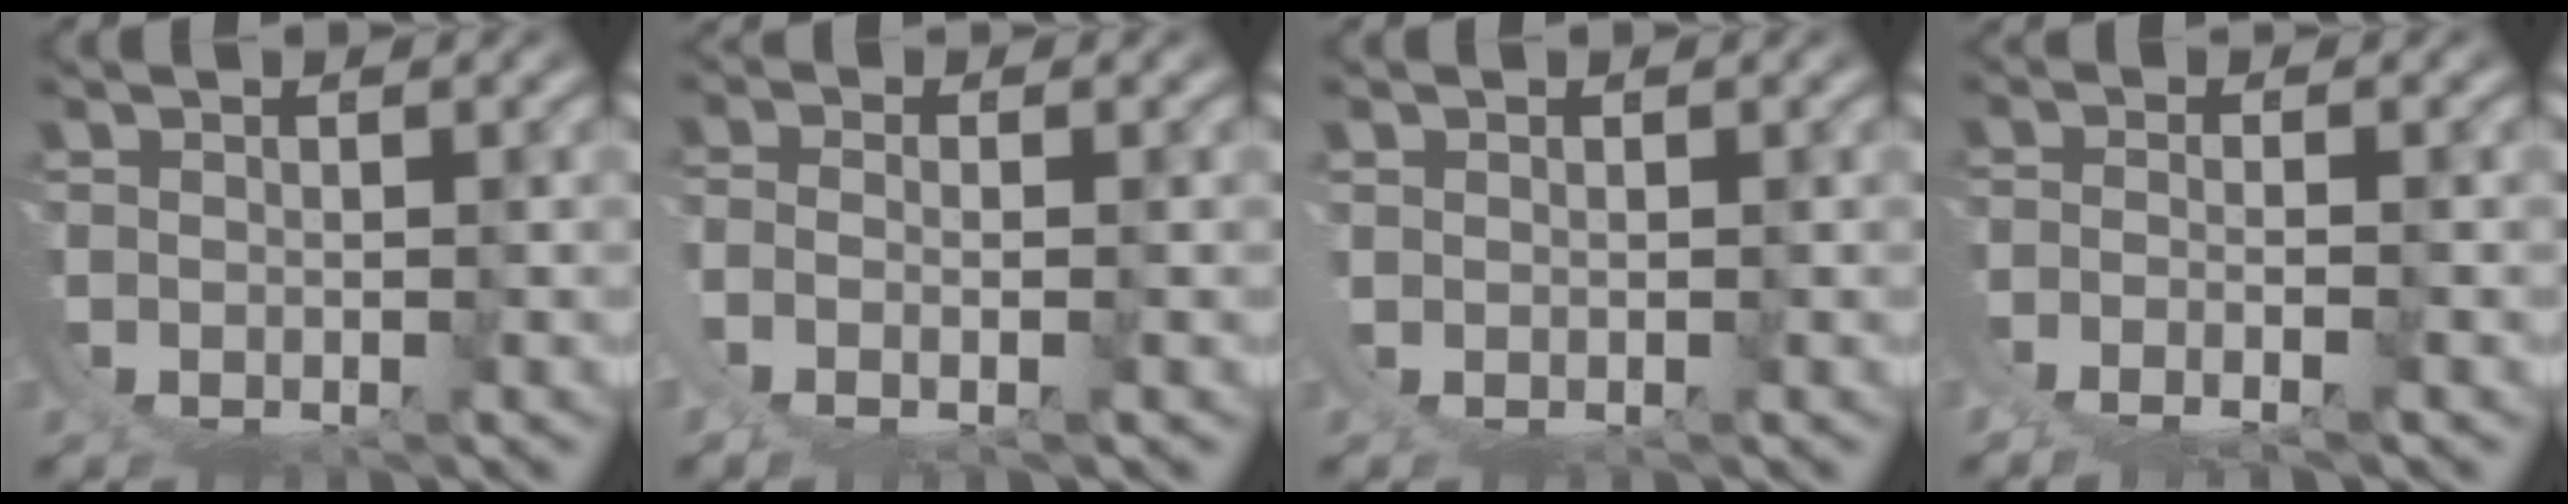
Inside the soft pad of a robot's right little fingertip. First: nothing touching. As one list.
[{"total": 2.9, "force": [0.9, 0.8, 2.6], "torque": [-0.074, -0.017, 0.026]}, {"total": 0.9, "force": [0.6, 0.5, -0.3], "torque": [0.003, 0.005, 0.006]}, {"total": 3.2, "force": [-0.8, 1.3, 2.8], "torque": [-0.059, -0.016, -0.005]}]